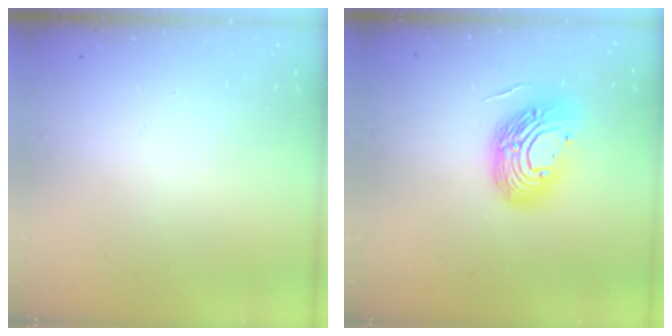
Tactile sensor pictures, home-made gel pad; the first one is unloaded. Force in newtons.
{"total": 15.7, "press": 15.7, "slide": 1.1}